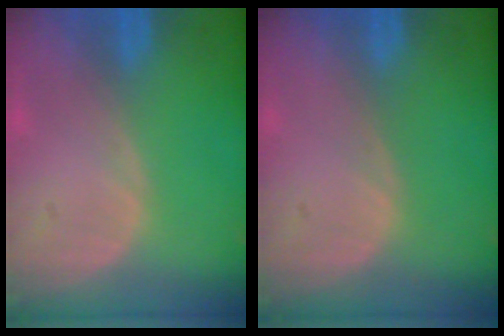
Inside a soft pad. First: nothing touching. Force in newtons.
{"total": 0.0}